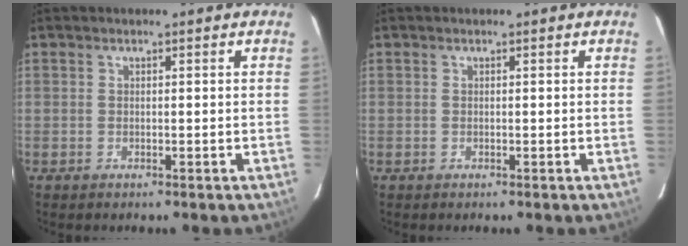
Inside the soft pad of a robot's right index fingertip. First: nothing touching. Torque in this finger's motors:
{"motor_torque": [0.00, 0.00, 0.00, 0.01]}